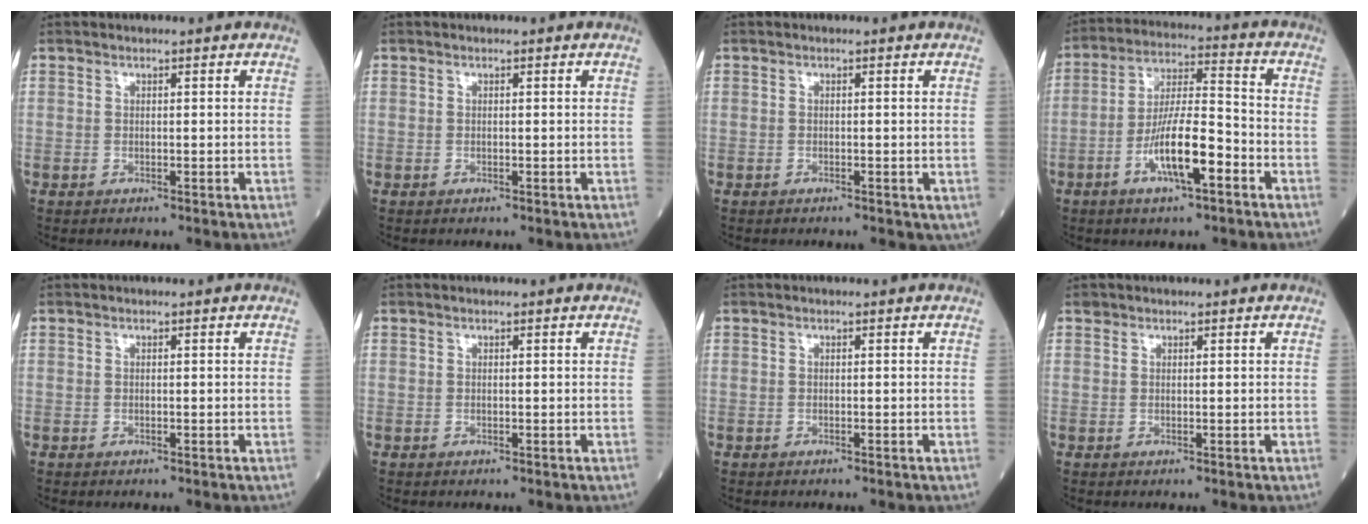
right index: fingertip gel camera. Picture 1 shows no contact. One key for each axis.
{"total": 0.0}
{"total": 1.2, "fx": -0.6, "fy": 0.7, "fz": 0.8, "tx": -0.010, "ty": 0.000, "tz": -0.007}
{"total": 10.7, "fx": -4.5, "fy": 1.9, "fz": 9.5, "tx": -0.182, "ty": 0.002, "tz": -0.079}
{"total": 0.0}
{"total": 0.0}
{"total": 0.0}
{"total": 0.5, "fx": 0.4, "fy": 0.3, "fz": 0.0, "tx": -0.003, "ty": 0.002, "tz": 0.005}